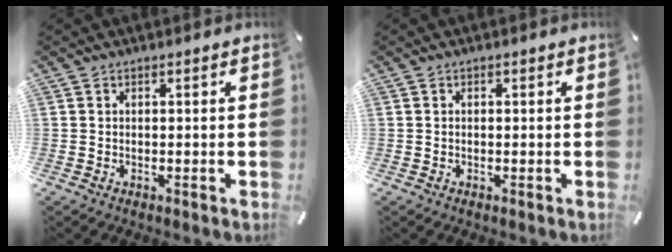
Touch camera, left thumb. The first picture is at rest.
{"total": 0.0}